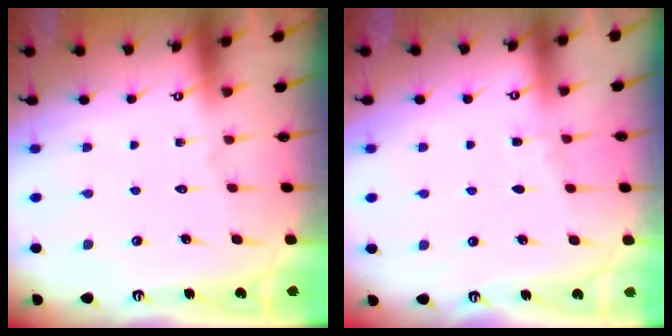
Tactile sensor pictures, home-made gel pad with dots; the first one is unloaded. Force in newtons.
{"total": 4.0, "press": 4.0, "slide": 0.5}